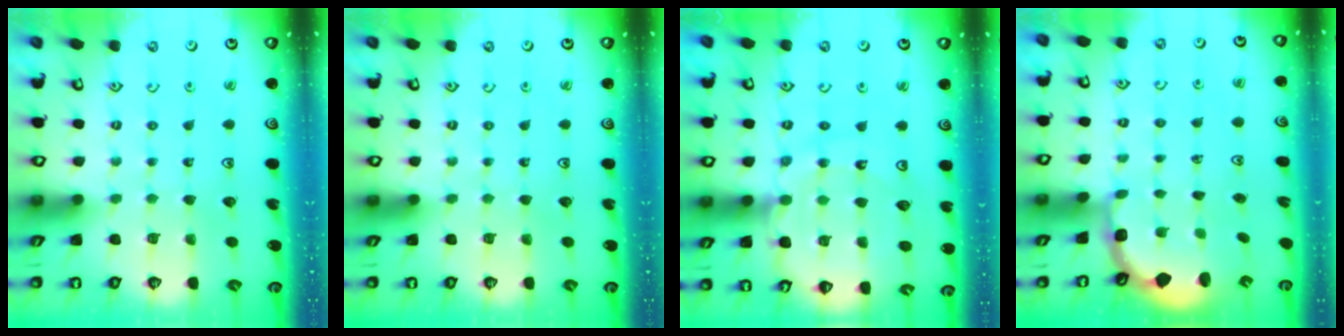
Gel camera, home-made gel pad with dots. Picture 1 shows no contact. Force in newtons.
{"total": 0.0}
{"total": 13.5, "press": 13.4, "slide": 1.5}
{"total": 2.6, "press": 1.9, "slide": 1.7}